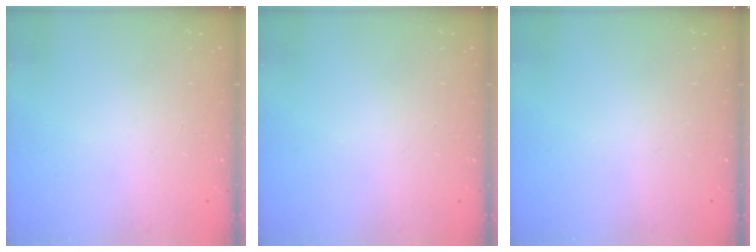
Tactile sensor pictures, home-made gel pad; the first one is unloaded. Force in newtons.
{"total": 0.0}
{"total": 0.0}